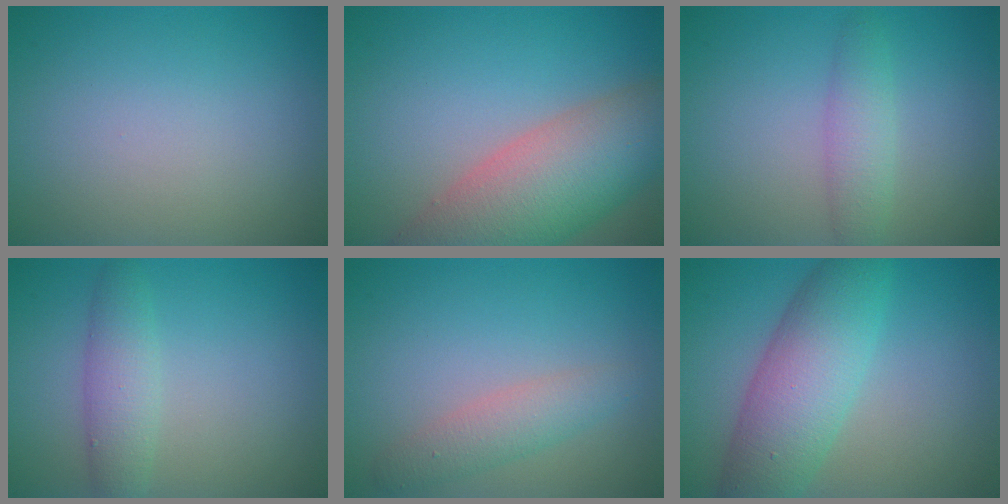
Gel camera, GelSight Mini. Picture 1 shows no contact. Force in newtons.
{"total": 10.0, "press": 10.0, "slide": 0.7}
{"total": 2.4, "press": 2.4, "slide": 0.1}
{"total": 2.9, "press": 2.9, "slide": 0.0}
{"total": 2.6, "press": 2.6, "slide": 0.2}
{"total": 7.4, "press": 7.4, "slide": 0.2}